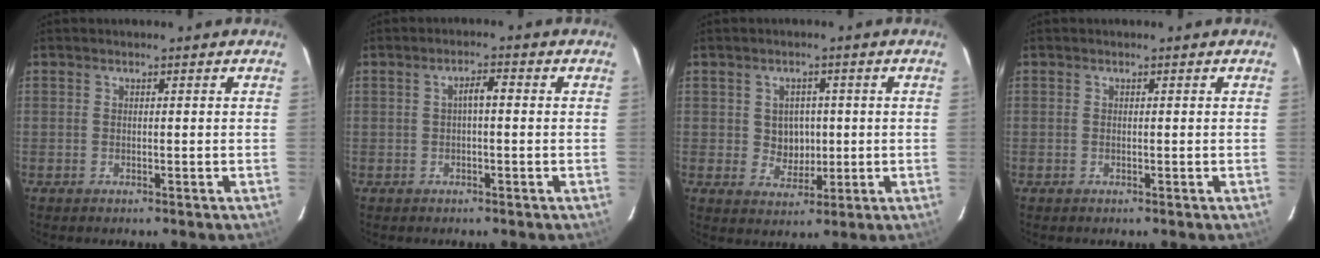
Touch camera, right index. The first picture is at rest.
{"total": 2.2, "force": [-0.1, 0.7, 2.1], "torque": [-0.041, 0.010, 0.001]}
{"total": 4.8, "force": [0.3, 4.4, 1.9], "torque": [-0.032, 0.007, 0.013]}
{"total": 0.0}